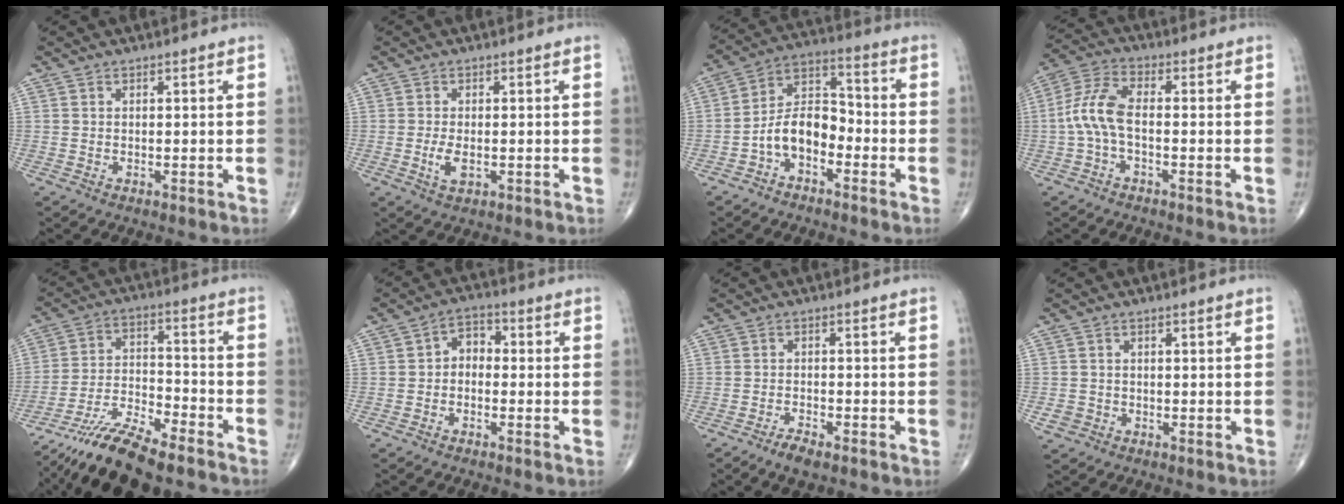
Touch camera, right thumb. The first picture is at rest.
{"total": 3.2, "force": [-0.7, 1.5, 2.7], "torque": [-0.054, -0.003, -0.013]}
{"total": 9.7, "force": [-3.9, 5.8, 6.6], "torque": [-0.103, 0.057, -0.084]}
{"total": 7.4, "force": [-1.3, 3.2, 6.6], "torque": [-0.151, 0.025, -0.035]}
{"total": 14.9, "force": [-11.8, 3.7, 8.2], "torque": [-0.144, 0.065, -0.209]}
{"total": 4.3, "force": [-0.7, 3.2, 2.8], "torque": [-0.028, 0.022, -0.028]}
{"total": 3.2, "force": [-2.4, 0.9, 1.9], "torque": [-0.040, 0.010, -0.045]}
{"total": 1.9, "force": [-0.8, 1.7, 0.5], "torque": [-0.007, 0.007, -0.013]}